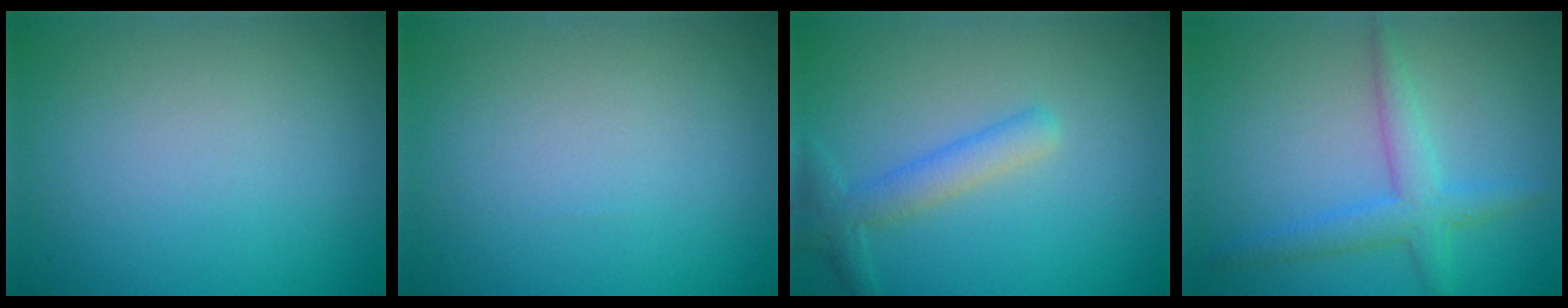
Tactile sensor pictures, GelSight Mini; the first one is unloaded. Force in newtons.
{"total": 0.0}
{"total": 2.6, "press": 2.6, "slide": 0.1}
{"total": 3.0, "press": 3.0, "slide": 0.2}